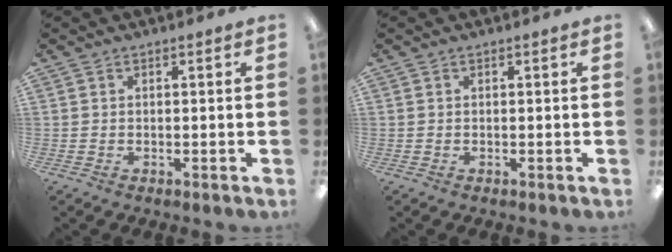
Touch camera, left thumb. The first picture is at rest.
{"total": 0.0}